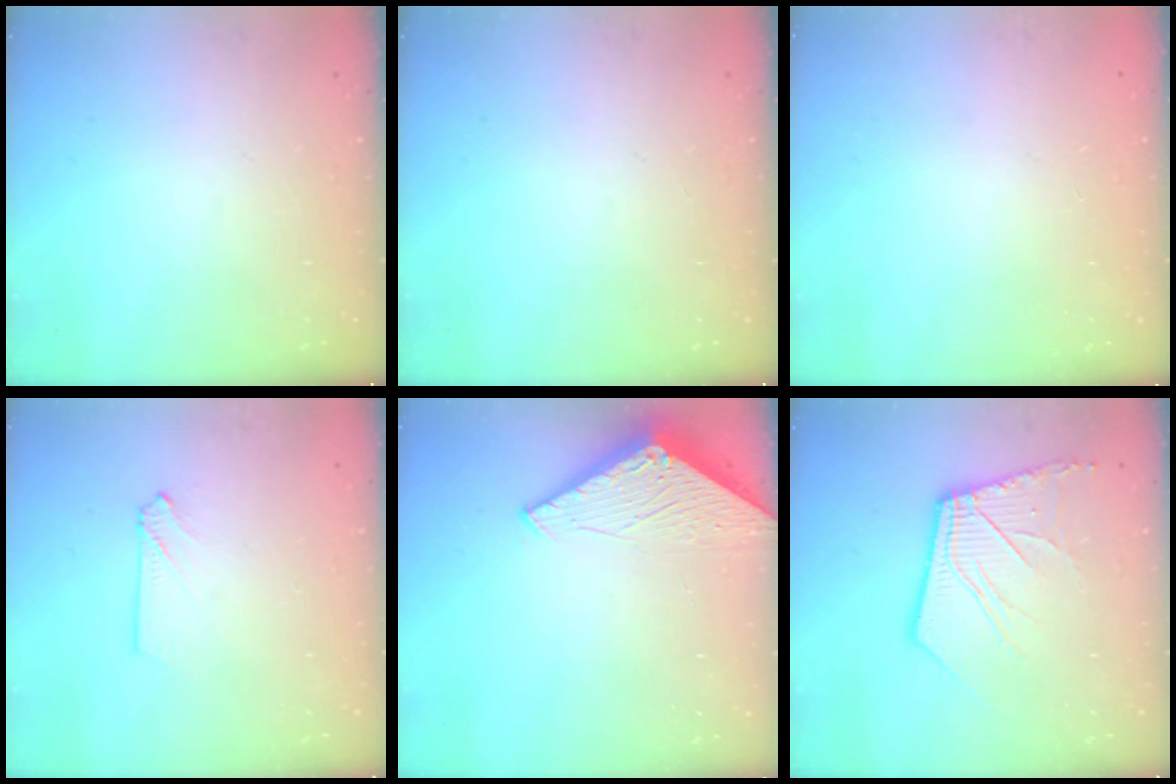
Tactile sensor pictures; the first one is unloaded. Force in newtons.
{"total": 0.0}
{"total": 0.0}
{"total": 2.4, "press": 2.4, "slide": 0.3}
{"total": 2.8, "press": 2.8, "slide": 0.2}
{"total": 13.5, "press": 13.4, "slide": 1.8}